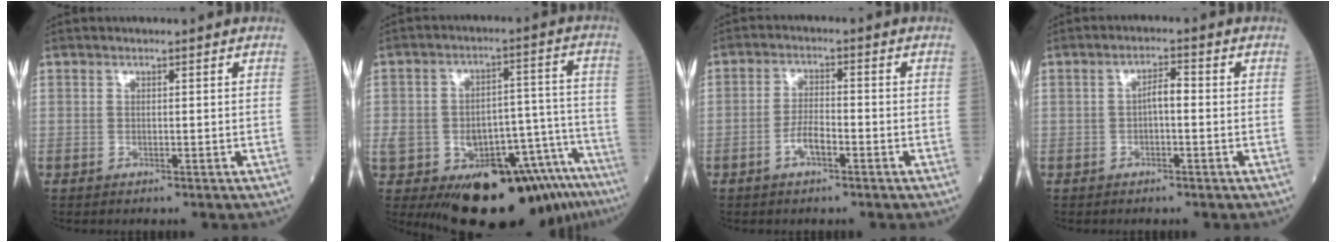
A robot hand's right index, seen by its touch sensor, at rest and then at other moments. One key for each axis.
{"total": 23.8, "fx": -14.7, "fy": 10.5, "fz": 15.4, "tx": -0.222, "ty": 0.027, "tz": -0.195}
{"total": 3.8, "fx": -1.8, "fy": 1.2, "fz": 3.2, "tx": -0.060, "ty": 0.006, "tz": -0.038}
{"total": 2.5, "fx": -0.3, "fy": 0.7, "fz": 2.4, "tx": -0.037, "ty": 0.008, "tz": -0.007}